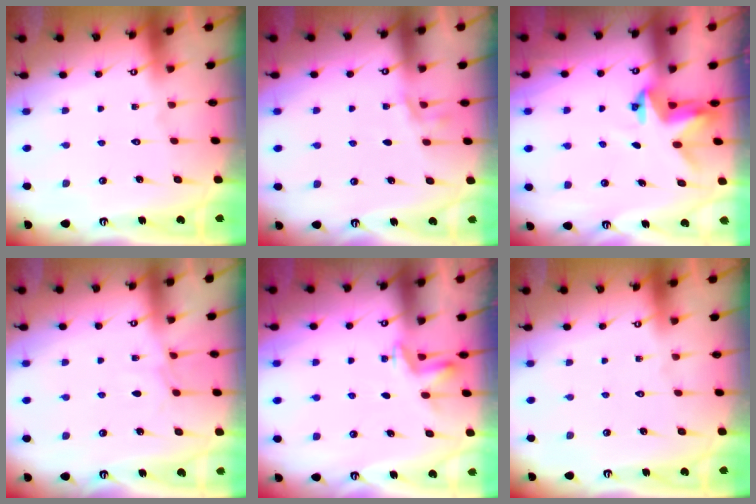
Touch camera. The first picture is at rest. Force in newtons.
{"total": 3.3, "press": 2.9, "slide": 1.7}
{"total": 3.3, "press": 3.3, "slide": 0.2}
{"total": 4.7, "press": 4.7, "slide": 0.5}
{"total": 2.8, "press": 2.7, "slide": 0.9}
{"total": 0.0}